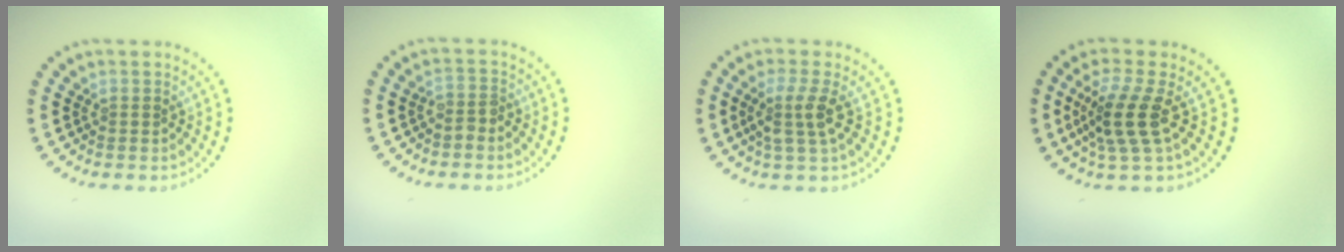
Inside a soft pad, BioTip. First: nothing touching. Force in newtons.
{"total": 1.3, "press": 1.0, "slide": 0.9}
{"total": 2.7, "press": 2.2, "slide": 1.6}
{"total": 3.8, "press": 2.9, "slide": 2.4}